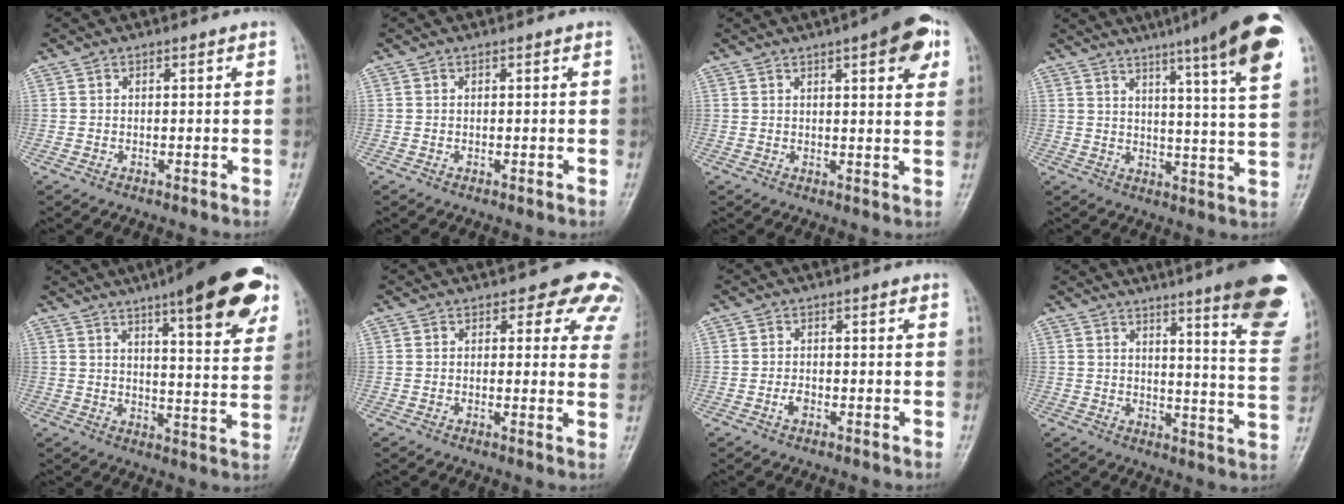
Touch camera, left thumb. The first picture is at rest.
{"total": 0.0}
{"total": 9.1, "force": [4.4, 2.6, 7.6], "torque": [-0.077, -0.008, 0.049]}
{"total": 18.2, "force": [10.8, 1.2, 14.6], "torque": [-0.190, -0.037, 0.130]}
{"total": 19.2, "force": [11.1, 4.6, 15.0], "torque": [-0.173, -0.038, 0.148]}
{"total": 8.4, "force": [5.8, 4.7, 3.8], "torque": [0.009, -0.020, 0.040]}
{"total": 1.7, "force": [-0.7, 1.0, 1.2], "torque": [-0.019, 0.002, -0.017]}
{"total": 18.8, "force": [11.9, 2.5, 14.4], "torque": [-0.154, -0.065, 0.142]}